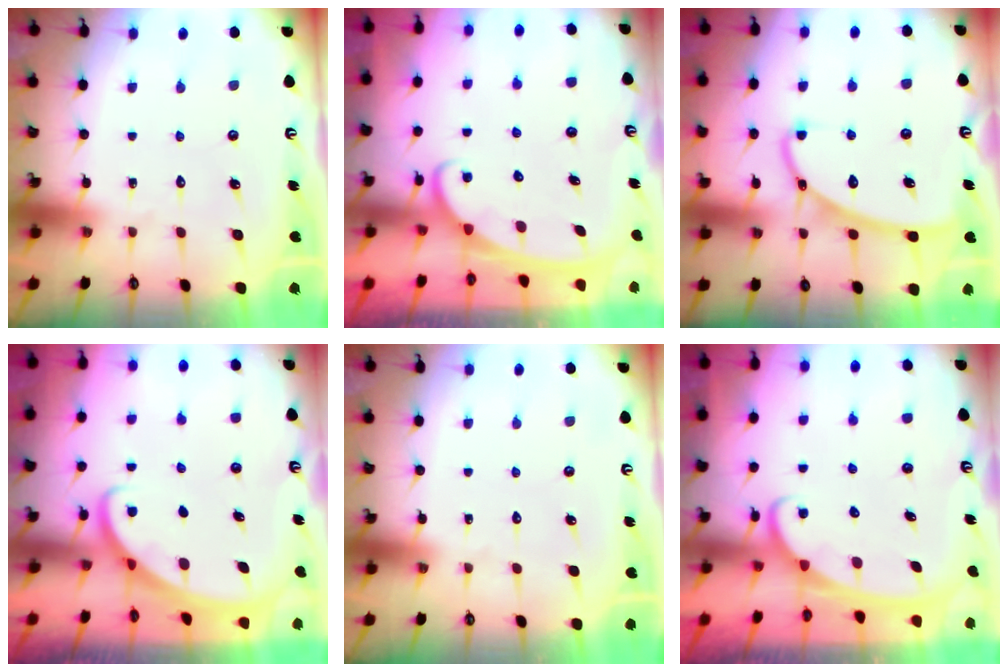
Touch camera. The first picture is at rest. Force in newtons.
{"total": 2.4, "press": 2.4, "slide": 0.4}
{"total": 9.7, "press": 9.7, "slide": 0.4}
{"total": 2.7, "press": 2.7, "slide": 0.2}
{"total": 0.0}
{"total": 2.4, "press": 2.4, "slide": 0.4}